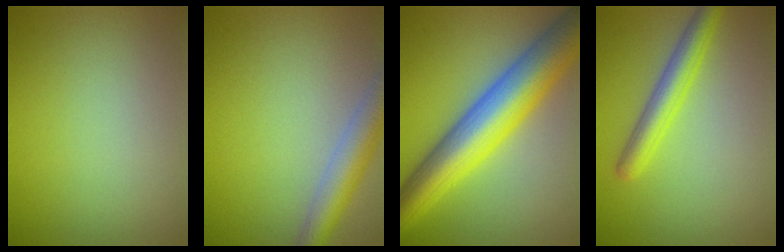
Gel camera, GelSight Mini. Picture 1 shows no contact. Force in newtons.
{"total": 4.5, "press": 4.4, "slide": 0.3}
{"total": 10.8, "press": 10.8, "slide": 0.0}
{"total": 3.4, "press": 3.4, "slide": 0.1}